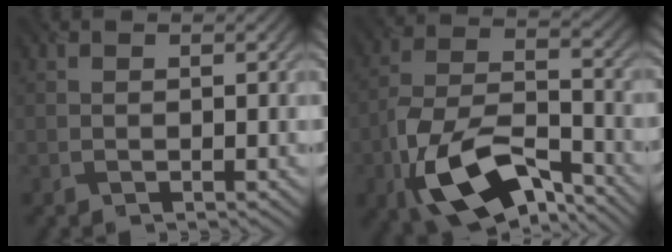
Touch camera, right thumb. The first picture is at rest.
{"total": 14.9, "force": [-7.9, 7.1, 10.4], "torque": [-0.220, -0.016, -0.156]}